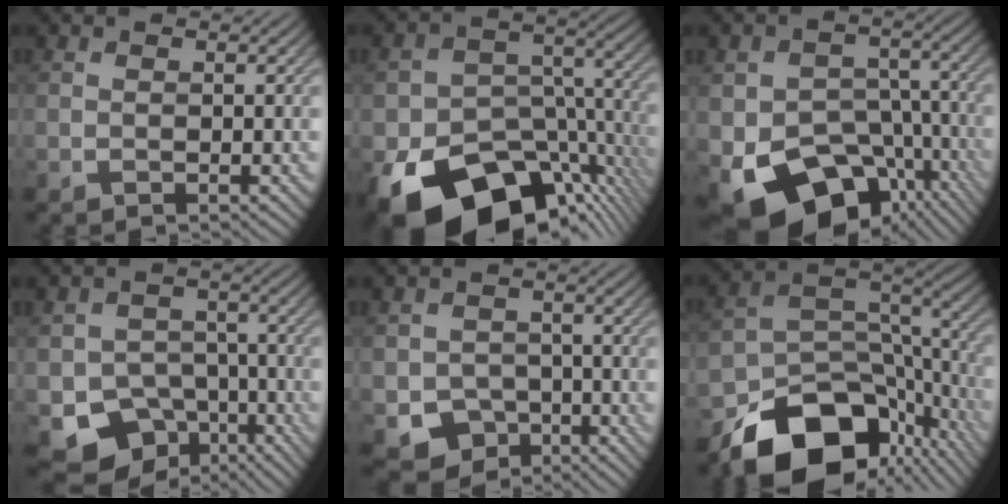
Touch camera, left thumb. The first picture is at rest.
{"total": 18.1, "force": [-10.3, 11.4, 9.5], "torque": [-0.156, -0.053, -0.137]}
{"total": 16.0, "force": [-8.3, 11.2, 7.8], "torque": [-0.138, -0.041, -0.103]}
{"total": 9.3, "force": [-5.3, 6.9, 3.3], "torque": [-0.059, -0.018, -0.086]}
{"total": 5.7, "force": [-2.7, 4.6, 1.9], "torque": [-0.040, -0.014, -0.051]}
{"total": 16.2, "force": [-10.0, 9.3, 8.9], "torque": [-0.174, -0.042, -0.149]}